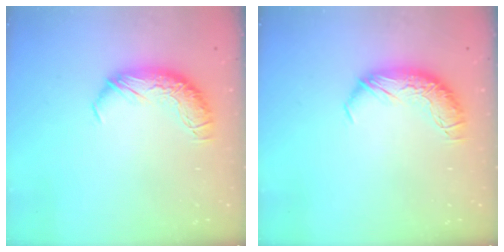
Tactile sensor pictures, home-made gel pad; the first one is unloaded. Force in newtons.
{"total": 0.0}